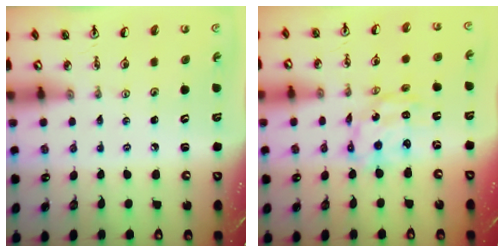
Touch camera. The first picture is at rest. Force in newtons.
{"total": 6.4, "press": 6.4, "slide": 0.5}